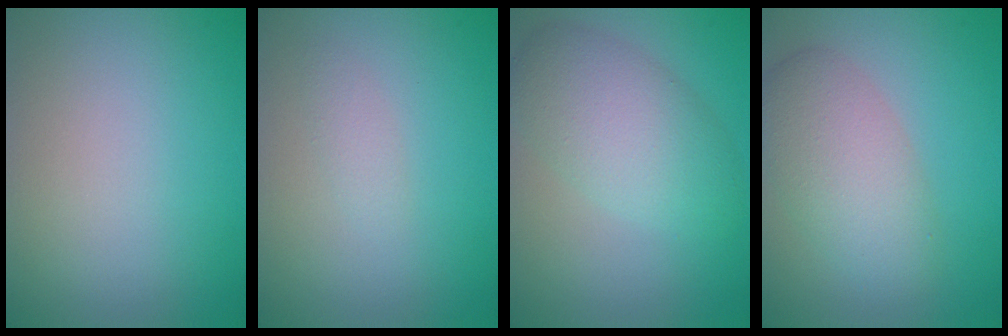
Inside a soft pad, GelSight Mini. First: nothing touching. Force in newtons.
{"total": 1.0, "press": 1.0, "slide": 0.1}
{"total": 5.6, "press": 5.6, "slide": 0.2}
{"total": 5.0, "press": 5.0, "slide": 0.2}